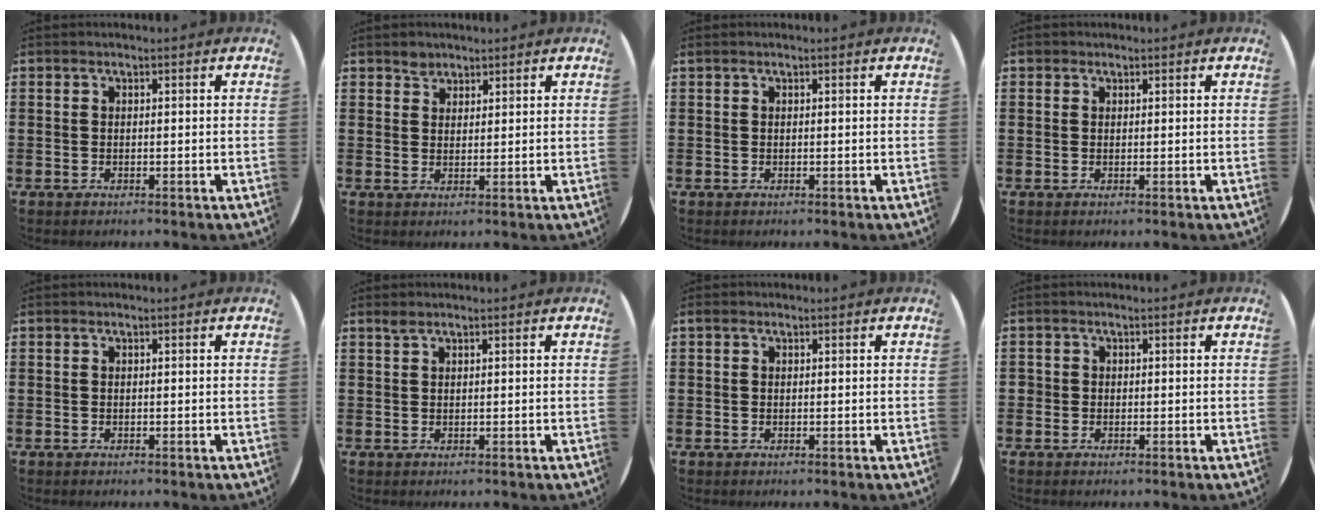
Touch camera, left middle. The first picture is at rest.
{"total": 2.0, "force": [1.7, 1.0, 0.0], "torque": [0.006, -0.002, 0.033]}
{"total": 0.0}
{"total": 0.6, "force": [0.5, 0.4, 0.0], "torque": [0.008, 0.000, 0.008]}
{"total": 0.0}
{"total": 0.8, "force": [0.7, 0.1, 0.4], "torque": [-0.008, 0.001, 0.014]}
{"total": 0.0}
{"total": 0.7, "force": [0.0, 0.7, -0.1], "torque": [0.010, 0.005, -0.003]}